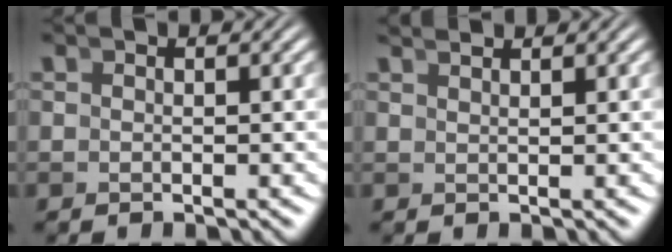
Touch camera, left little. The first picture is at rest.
{"total": 1.6, "force": [1.3, -0.9, -0.1], "torque": [0.015, 0.007, 0.028]}